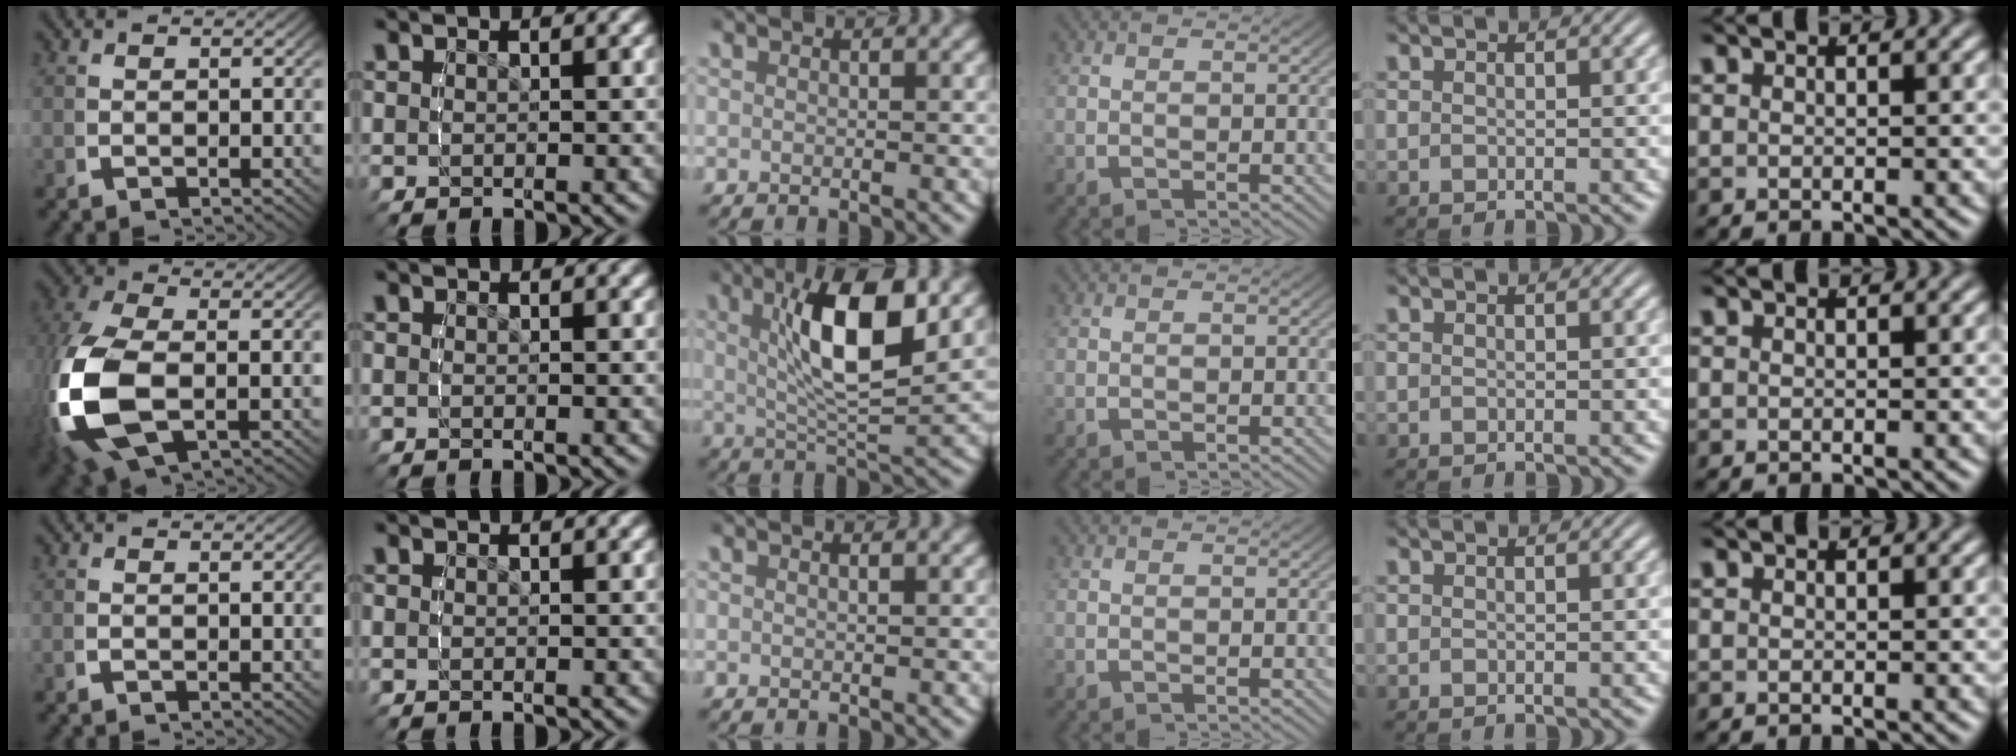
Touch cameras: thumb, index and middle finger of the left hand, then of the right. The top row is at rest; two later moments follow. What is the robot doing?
{"motion": "lift_and_place", "object": "glue stick"}